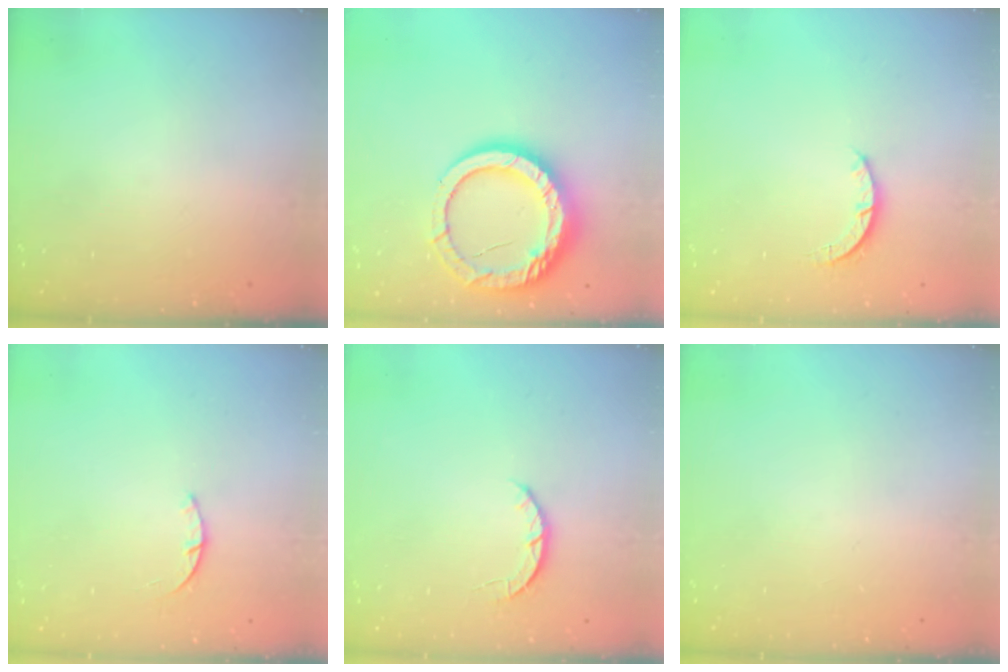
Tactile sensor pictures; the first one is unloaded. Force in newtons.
{"total": 16.5, "press": 16.5, "slide": 1.2}
{"total": 2.7, "press": 2.7, "slide": 0.4}
{"total": 1.4, "press": 1.4, "slide": 0.3}
{"total": 3.4, "press": 3.4, "slide": 0.6}
{"total": 0.0}